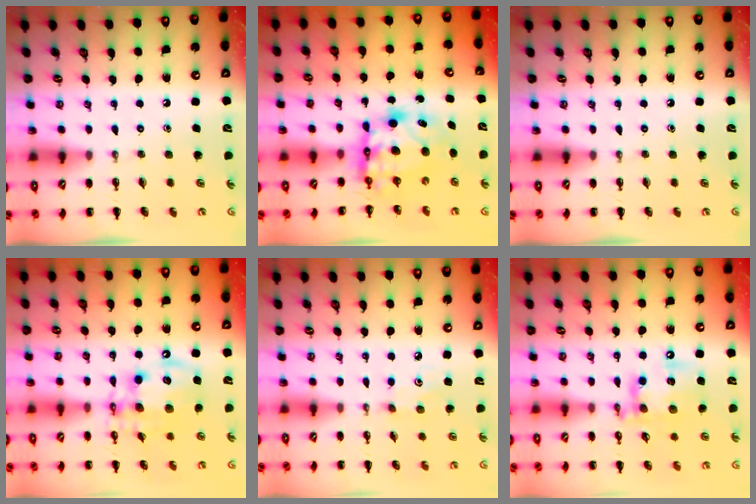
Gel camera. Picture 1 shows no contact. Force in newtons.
{"total": 8.2, "press": 8.0, "slide": 1.8}
{"total": 0.0}
{"total": 12.4, "press": 12.0, "slide": 3.0}
{"total": 2.5, "press": 2.4, "slide": 0.7}
{"total": 15.6, "press": 15.5, "slide": 2.2}